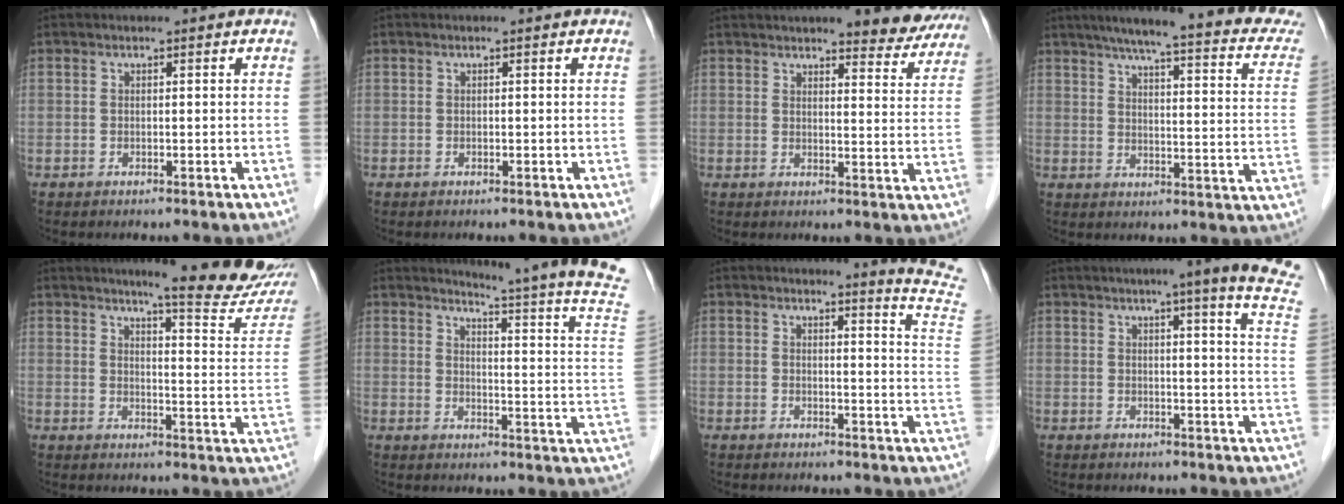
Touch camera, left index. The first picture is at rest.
{"total": 0.0}
{"total": 11.6, "force": [10.3, 2.4, 4.8], "torque": [-0.034, -0.011, 0.105]}
{"total": 24.1, "force": [20.4, 1.9, 12.8], "torque": [-0.173, -0.025, 0.242]}
{"total": 15.9, "force": [13.9, 0.4, 7.7], "torque": [-0.091, -0.065, 0.160]}
{"total": 15.7, "force": [14.2, -3.8, 5.6], "torque": [-0.092, -0.114, 0.158]}
{"total": 9.1, "force": [8.7, -2.1, 1.5], "torque": [-0.021, -0.098, 0.078]}
{"total": 16.2, "force": [12.9, -1.1, 9.7], "torque": [-0.126, -0.041, 0.132]}